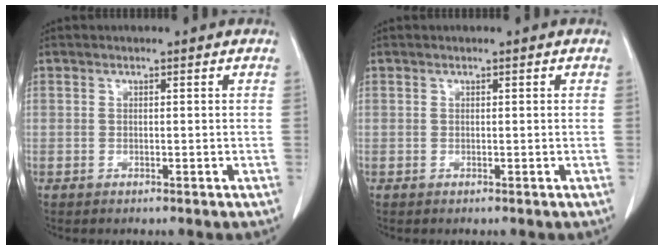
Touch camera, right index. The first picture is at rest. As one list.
[{"total": 0.0}]